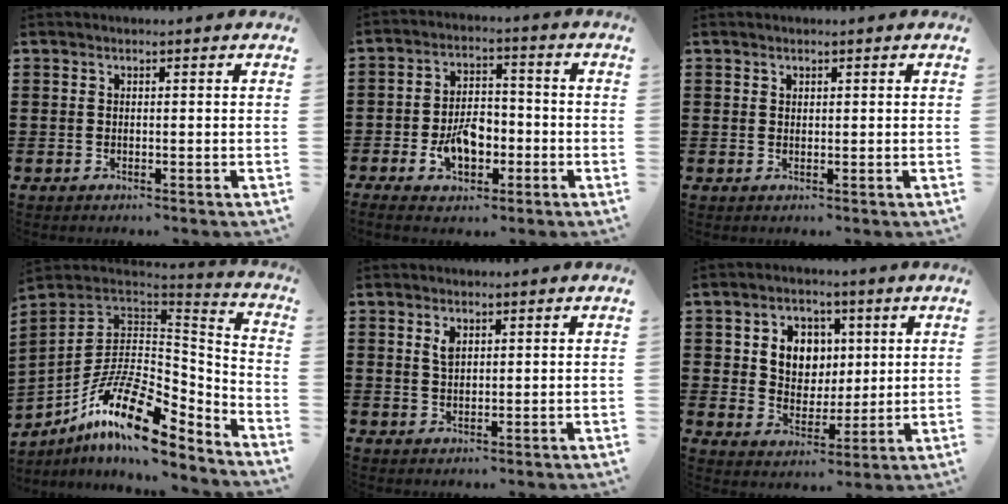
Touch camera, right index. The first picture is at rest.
{"total": 7.5, "force": [-2.5, 4.4, 5.5], "torque": [-0.112, 0.000, -0.050]}
{"total": 0.8, "force": [0.6, 0.5, 0.1], "torque": [-0.004, 0.002, 0.011]}
{"total": 17.8, "force": [-9.5, 6.3, 13.6], "torque": [-0.258, 0.020, -0.168]}
{"total": 2.2, "force": [1.1, 1.1, 1.5], "torque": [-0.033, 0.003, 0.020]}
{"total": 6.7, "force": [2.0, 5.9, 2.6], "torque": [-0.055, 0.011, 0.030]}